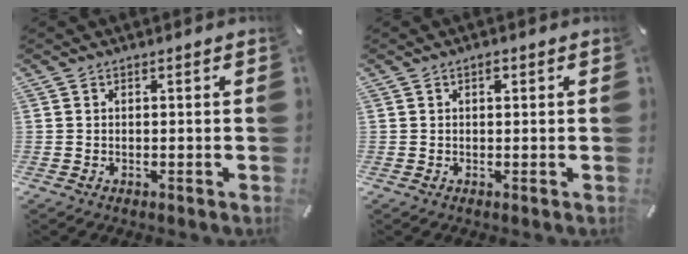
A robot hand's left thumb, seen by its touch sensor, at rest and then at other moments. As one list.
[{"total": 1.2, "force": [0.4, 0.6, 0.9], "torque": [-0.012, 0.001, 0.005]}]